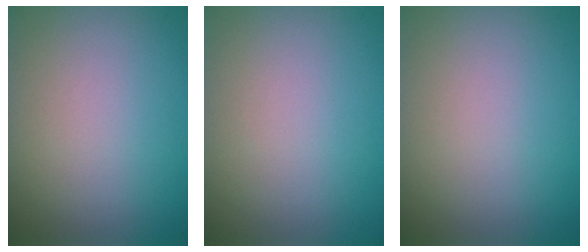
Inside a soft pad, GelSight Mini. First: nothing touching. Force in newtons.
{"total": 0.0}
{"total": 0.0}